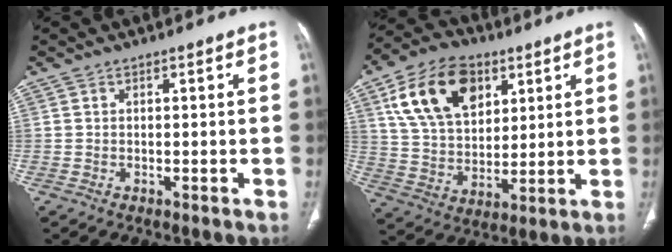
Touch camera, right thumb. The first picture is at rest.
{"total": 18.1, "force": [7.7, 11.8, 11.3], "torque": [-0.175, -0.018, 0.143]}